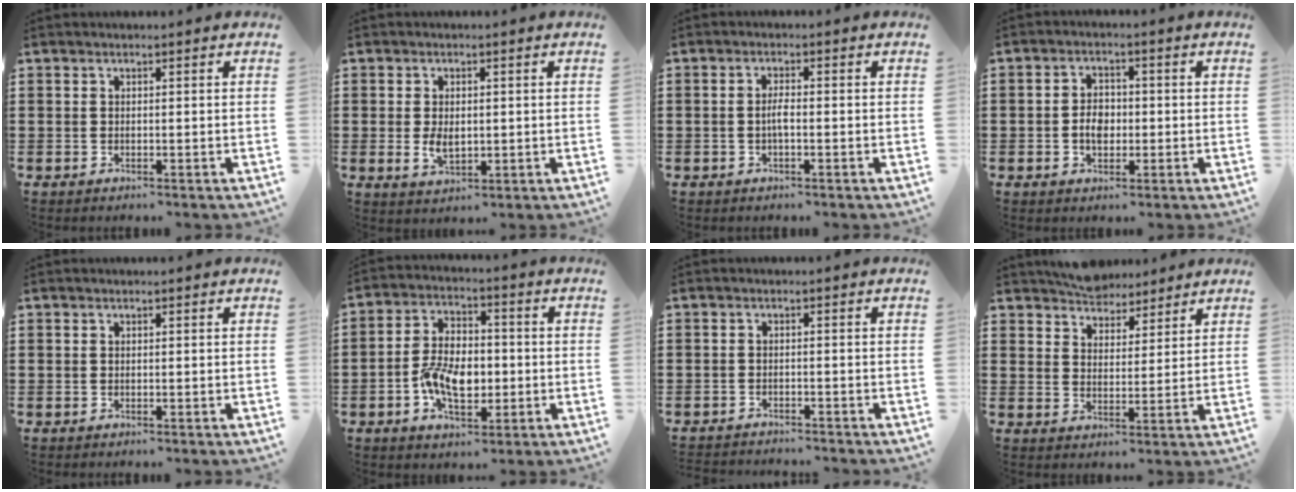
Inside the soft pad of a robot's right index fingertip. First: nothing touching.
{"total": 3.5, "force": [-0.2, 2.0, 2.9], "torque": [-0.048, 0.003, -0.004]}
{"total": 2.3, "force": [-0.4, 0.6, 2.2], "torque": [-0.049, 0.000, -0.011]}
{"total": 3.7, "force": [-0.5, 2.6, 2.6], "torque": [-0.046, 0.003, -0.014]}
{"total": 0.0}
{"total": 8.1, "force": [-2.0, 4.8, 6.2], "torque": [-0.120, 0.001, -0.044]}
{"total": 1.5, "force": [-1.5, 0.0, 0.0], "torque": [-0.004, 0.002, -0.031]}
{"total": 4.5, "force": [4.3, 1.2, -0.4], "torque": [-0.010, -0.012, 0.082]}